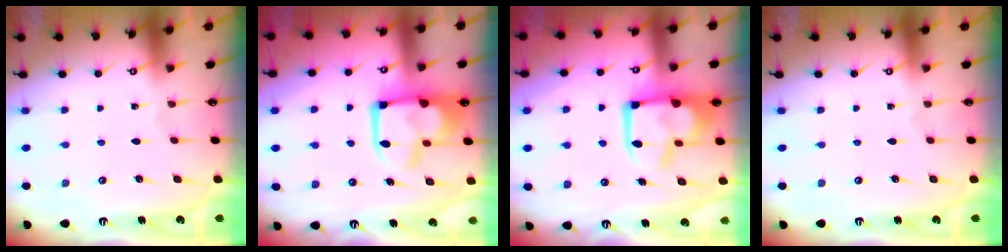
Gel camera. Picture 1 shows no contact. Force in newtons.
{"total": 9.5, "press": 9.4, "slide": 1.6}
{"total": 9.5, "press": 9.4, "slide": 1.6}
{"total": 0.0}